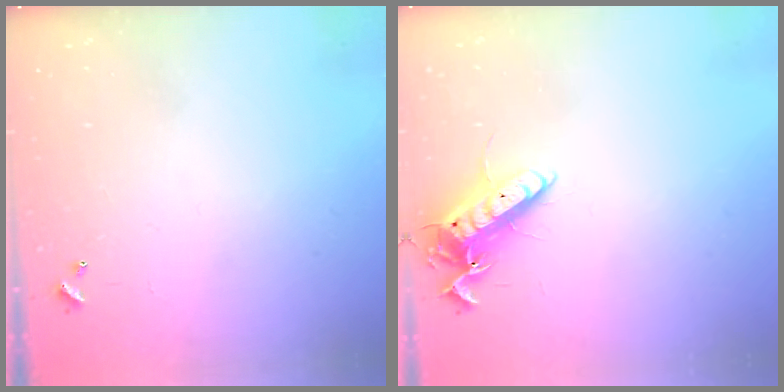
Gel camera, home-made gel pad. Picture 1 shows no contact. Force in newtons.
{"total": 13.2, "press": 13.1, "slide": 1.2}